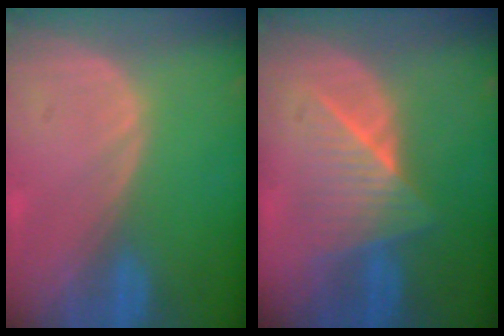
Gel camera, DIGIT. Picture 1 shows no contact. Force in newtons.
{"total": 6.5, "press": 6.3, "slide": 1.5}